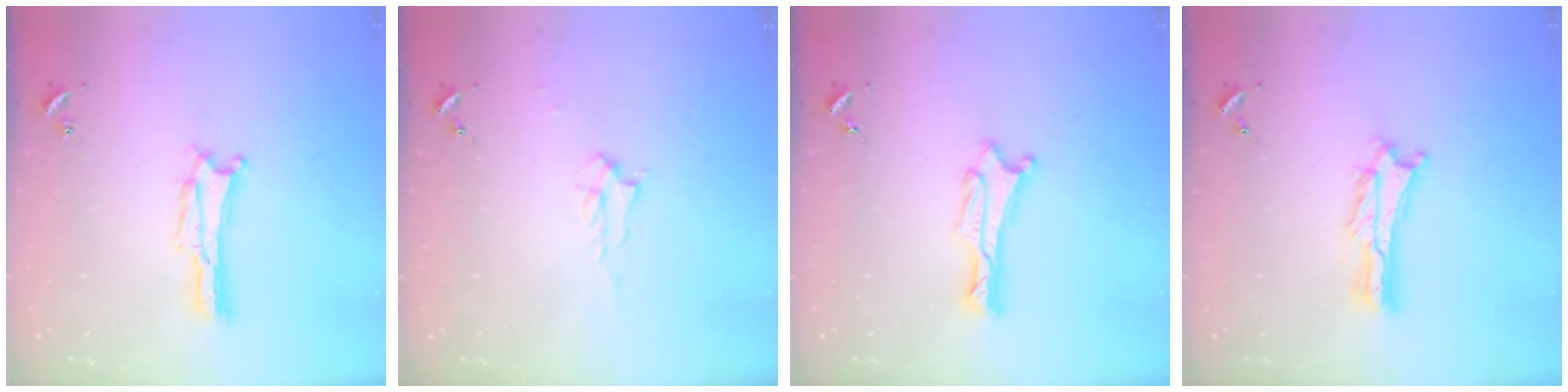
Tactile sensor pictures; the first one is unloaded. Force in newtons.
{"total": 1.7, "press": 1.6, "slide": 0.2}
{"total": 0.9, "press": 0.8, "slide": 0.1}
{"total": 2.7, "press": 2.7, "slide": 0.3}